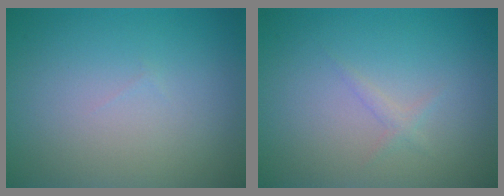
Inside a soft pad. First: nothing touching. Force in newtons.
{"total": 0.8, "press": 0.8, "slide": 0.0}